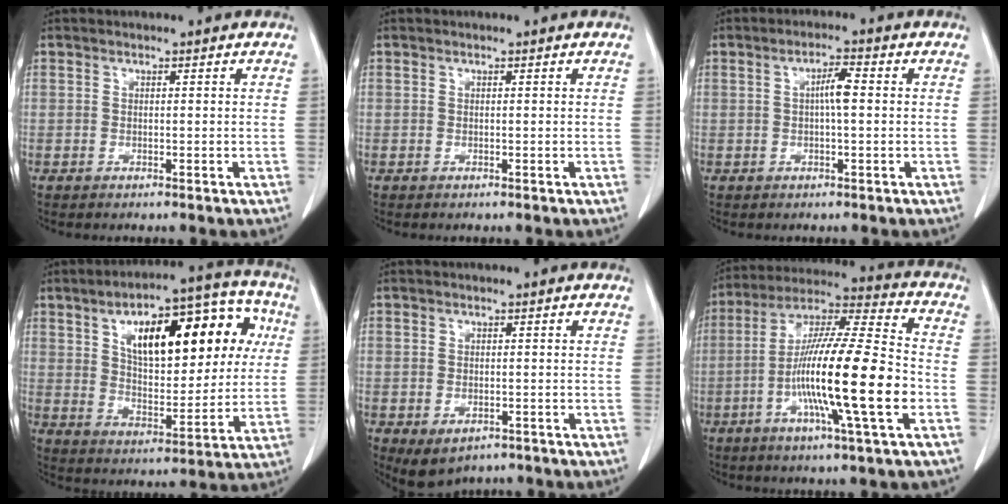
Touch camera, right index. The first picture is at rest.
{"total": 0.0}
{"total": 3.3, "force": [0.2, 0.4, 3.3], "torque": [-0.060, 0.006, 0.002]}
{"total": 20.6, "force": [6.3, 8.7, 17.5], "torque": [-0.259, 0.044, 0.096]}
{"total": 4.4, "force": [-2.4, 2.8, 2.3], "torque": [-0.038, -0.006, -0.024]}
{"total": 19.2, "force": [-4.7, 0.6, 18.7], "torque": [-0.338, -0.009, -0.089]}